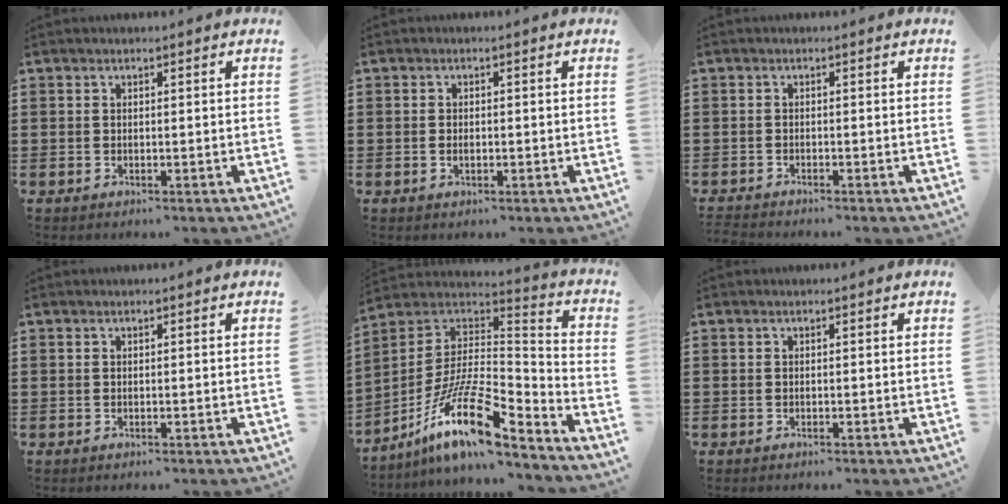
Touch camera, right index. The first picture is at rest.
{"total": 1.0, "force": [-0.3, 0.5, 0.8], "torque": [-0.017, -0.002, -0.005]}
{"total": 1.2, "force": [-1.2, 0.0, -0.2], "torque": [0.000, 0.002, -0.026]}
{"total": 0.0}
{"total": 16.3, "force": [-9.4, 4.8, 12.4], "torque": [-0.244, 0.013, -0.168]}
{"total": 0.0}